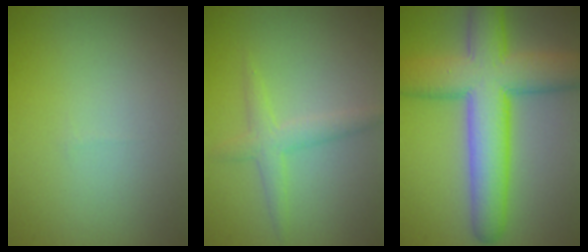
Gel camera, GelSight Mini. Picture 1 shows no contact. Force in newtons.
{"total": 2.2, "press": 2.2, "slide": 0.1}
{"total": 10.3, "press": 10.3, "slide": 0.3}